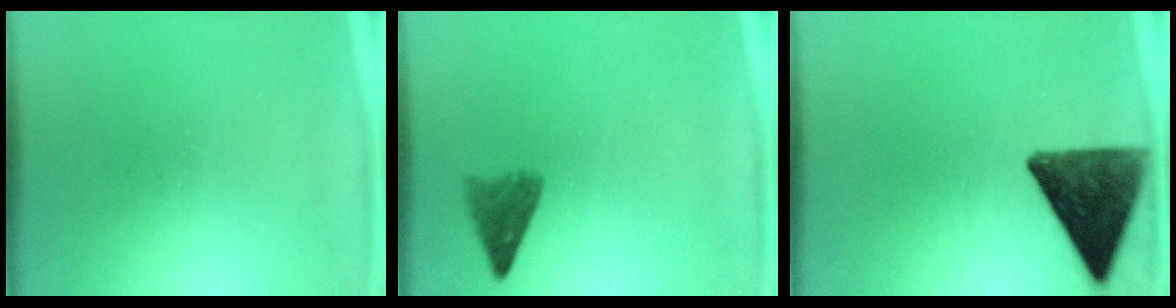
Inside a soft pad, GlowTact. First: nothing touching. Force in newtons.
{"total": 3.3}
{"total": 12.4}